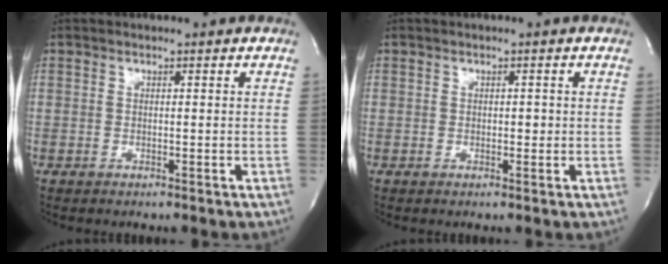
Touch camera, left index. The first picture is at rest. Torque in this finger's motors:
{"motor_torque": [-0.31, 0.09, -0.06, 0.00]}